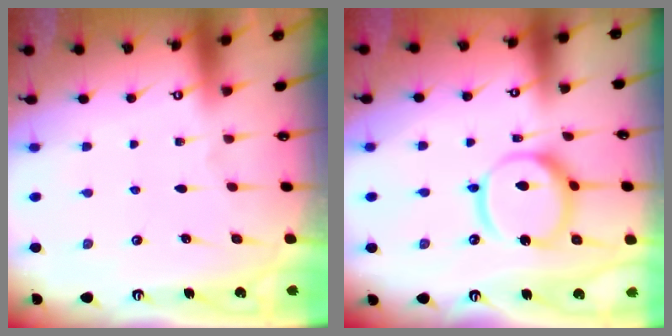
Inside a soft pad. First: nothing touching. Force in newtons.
{"total": 13.0, "press": 12.9, "slide": 1.7}